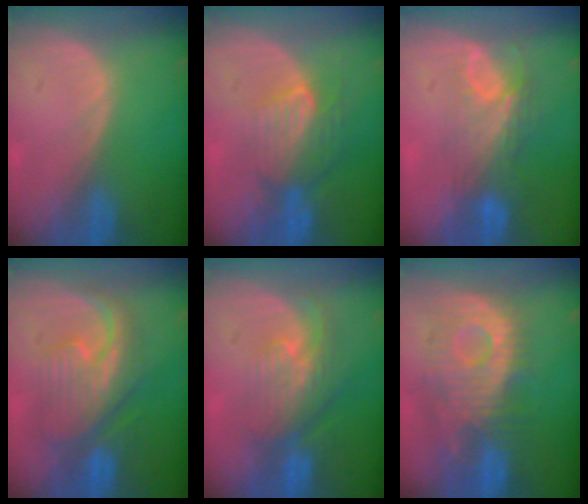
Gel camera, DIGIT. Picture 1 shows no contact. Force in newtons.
{"total": 7.9, "press": 7.3, "slide": 3.1}
{"total": 7.6, "press": 6.6, "slide": 3.7}
{"total": 9.0, "press": 8.9, "slide": 0.5}
{"total": 8.0, "press": 7.1, "slide": 3.7}
{"total": 11.2, "press": 10.3, "slide": 4.5}